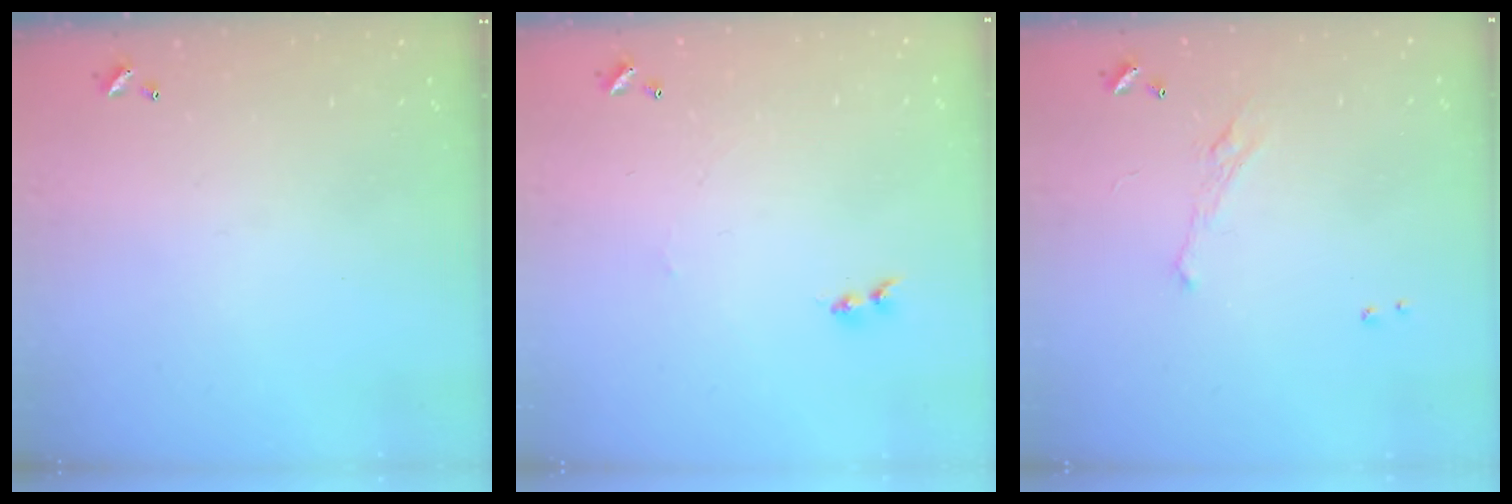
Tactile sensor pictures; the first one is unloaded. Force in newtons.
{"total": 1.1, "press": 0.9, "slide": 0.5}
{"total": 2.0, "press": 1.9, "slide": 0.7}